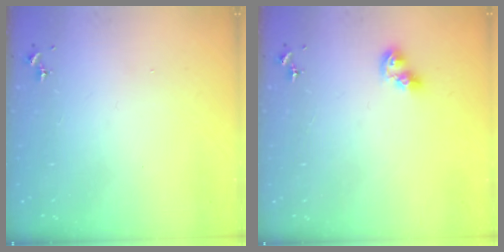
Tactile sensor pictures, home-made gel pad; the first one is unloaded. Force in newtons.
{"total": 6.6, "press": 6.6, "slide": 0.6}